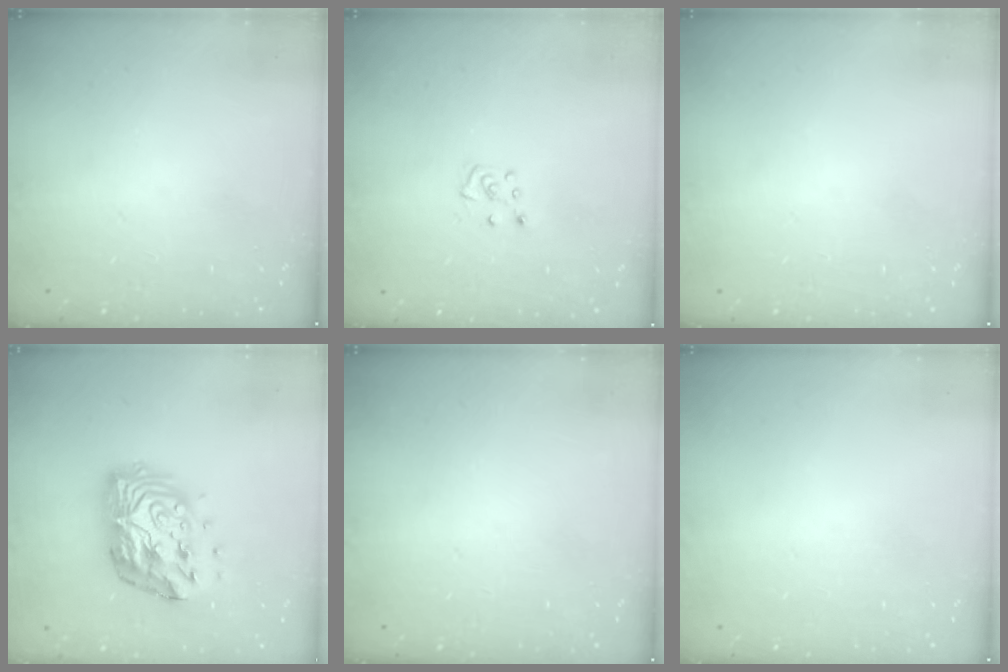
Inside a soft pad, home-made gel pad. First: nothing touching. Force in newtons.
{"total": 3.7, "press": 3.6, "slide": 0.4}
{"total": 0.0}
{"total": 15.0, "press": 15.0, "slide": 1.5}
{"total": 0.0}
{"total": 0.0}